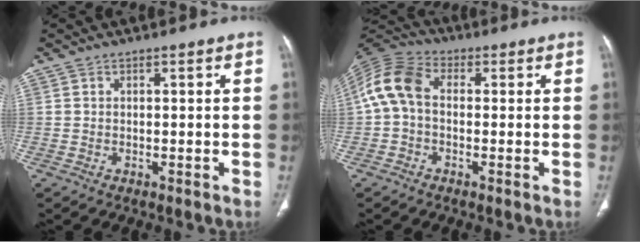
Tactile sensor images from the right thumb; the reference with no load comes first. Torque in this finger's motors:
{"motor_torque": [-0.33, 0.72, 0.87, -0.30, 0.11]}